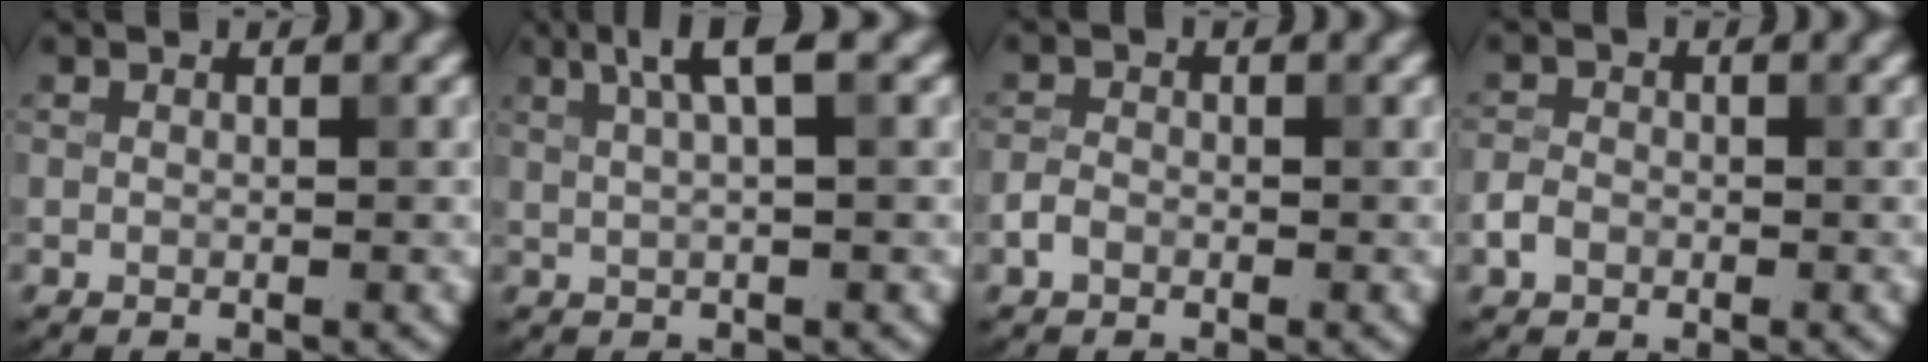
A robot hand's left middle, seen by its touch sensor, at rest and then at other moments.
{"total": 3.6, "force": [1.6, 0.7, 3.1], "torque": [-0.049, 0.005, 0.028]}
{"total": 1.4, "force": [-0.7, 1.0, 0.7], "torque": [-0.011, 0.002, -0.019]}
{"total": 1.7, "force": [-0.8, 1.3, 0.7], "torque": [-0.010, 0.002, -0.021]}